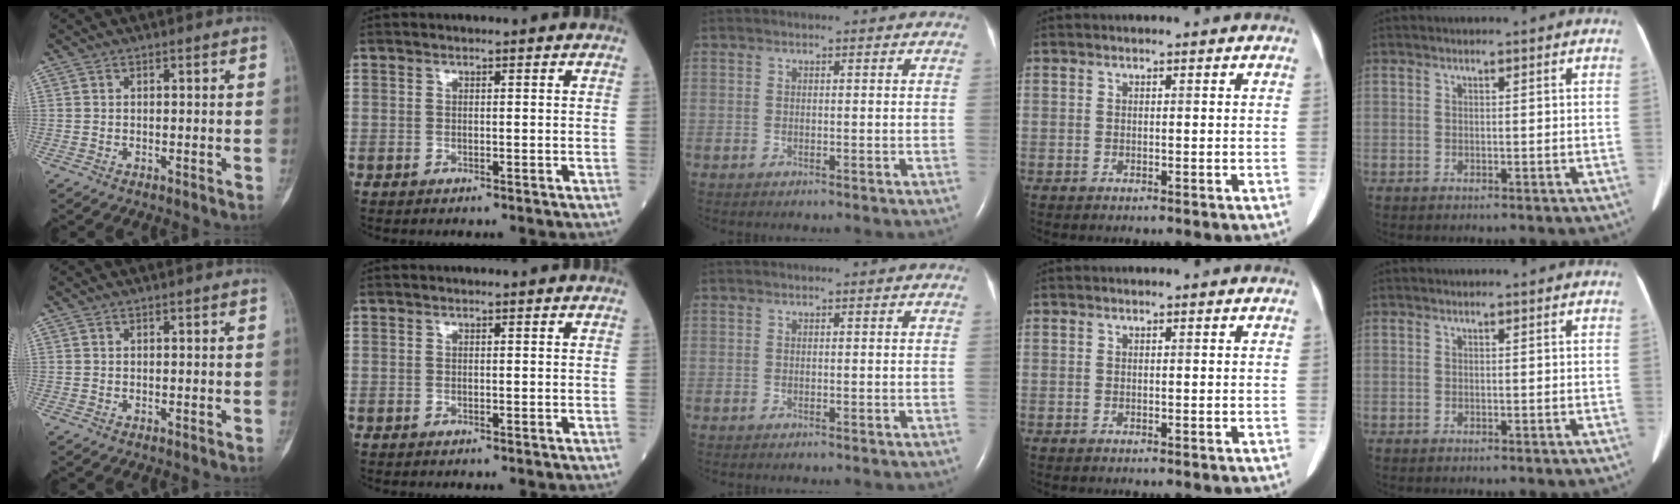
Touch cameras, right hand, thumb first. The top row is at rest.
{}